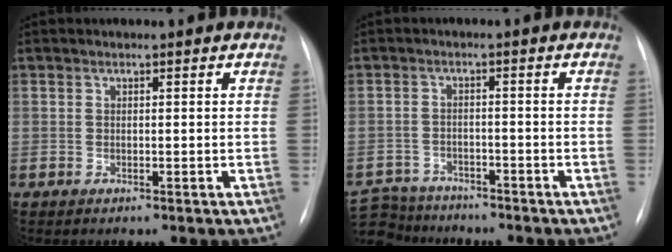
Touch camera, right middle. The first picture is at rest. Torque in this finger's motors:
{"motor_torque": [0.41, -0.53, 0.00, 0.00]}